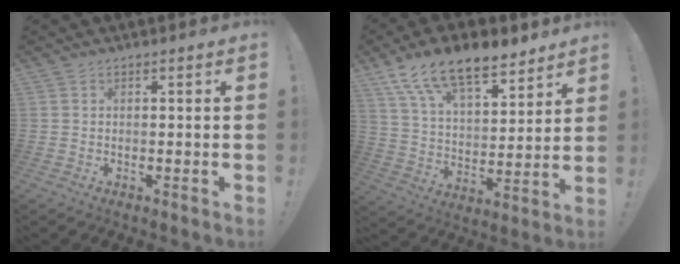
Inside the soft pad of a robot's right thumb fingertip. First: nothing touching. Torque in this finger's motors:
{"motor_torque": [0.54, 0.91, 1.08, 0.67, 0.09]}